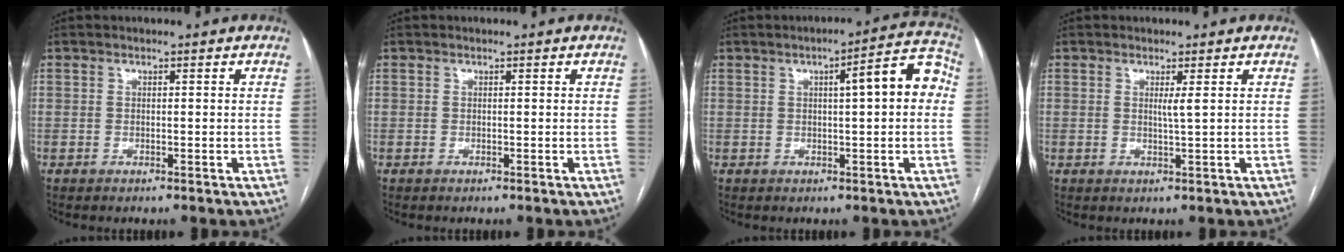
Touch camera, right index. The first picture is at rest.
{"total": 0.0}
{"total": 8.3, "force": [1.1, 1.4, 8.1], "torque": [-0.102, 0.029, 0.009]}
{"total": 1.3, "force": [0.5, -0.3, 1.2], "torque": [-0.024, -0.005, 0.009]}